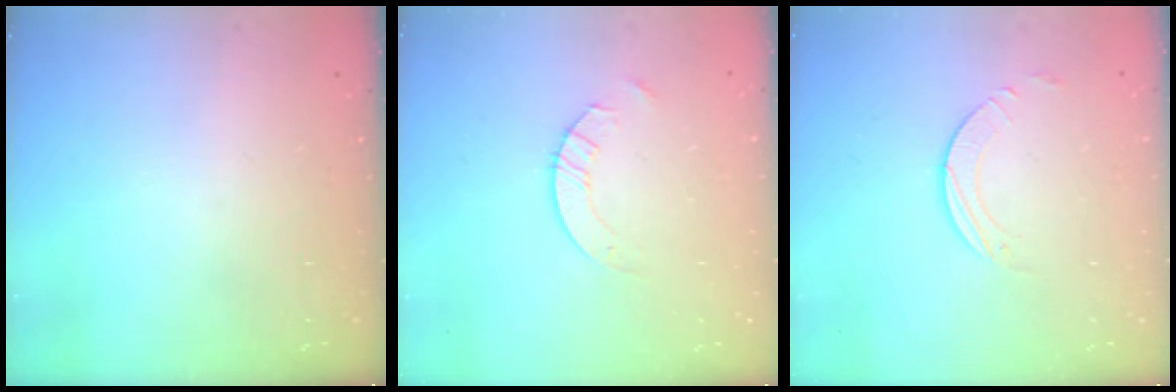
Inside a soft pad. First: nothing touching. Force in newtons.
{"total": 2.0, "press": 2.0, "slide": 0.2}
{"total": 2.2, "press": 2.2, "slide": 0.2}